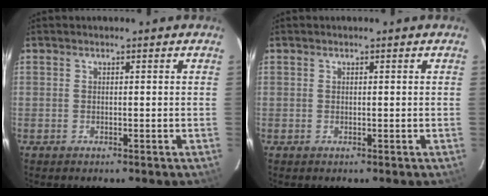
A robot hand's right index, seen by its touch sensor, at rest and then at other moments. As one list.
[{"total": 0.0}]